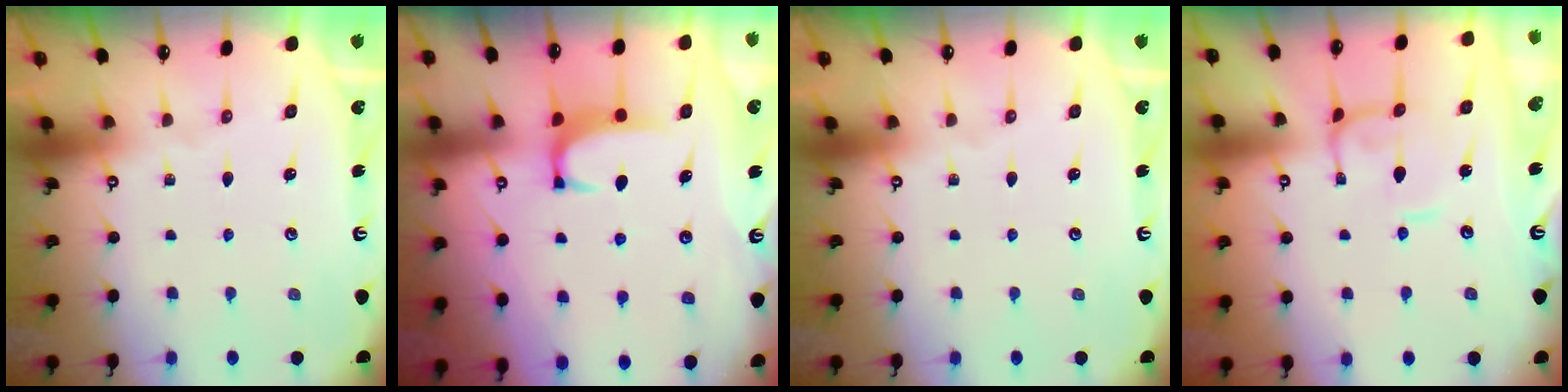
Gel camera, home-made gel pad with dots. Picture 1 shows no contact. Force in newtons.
{"total": 2.0, "press": 1.9, "slide": 0.5}
{"total": 0.0}
{"total": 0.6, "press": 0.5, "slide": 0.4}